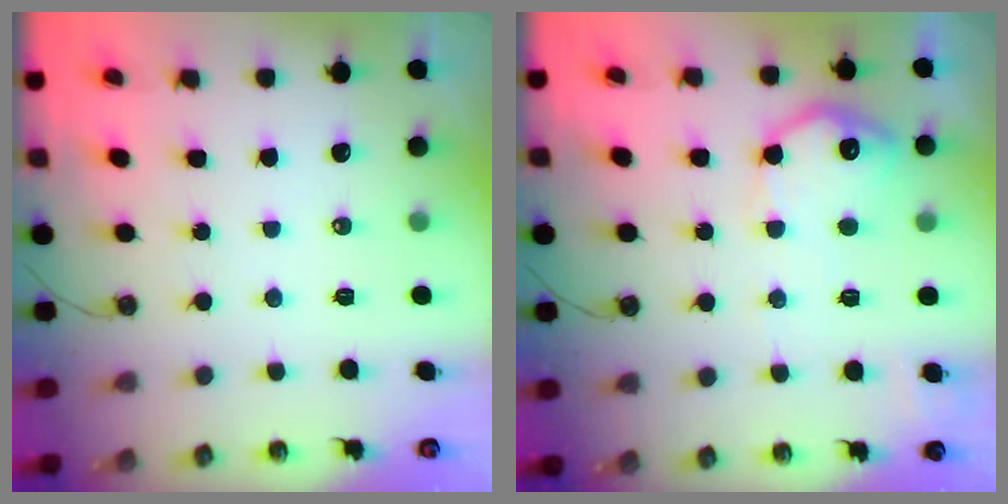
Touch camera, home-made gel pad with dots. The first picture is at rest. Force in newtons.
{"total": 12.2, "press": 12.2, "slide": 0.4}